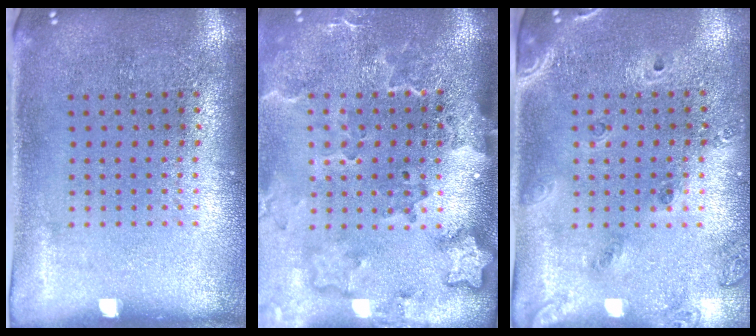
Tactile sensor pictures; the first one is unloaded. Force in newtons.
{"total": 3.0, "press": 2.3, "slide": 1.9}
{"total": 1.4, "press": 1.3, "slide": 0.6}